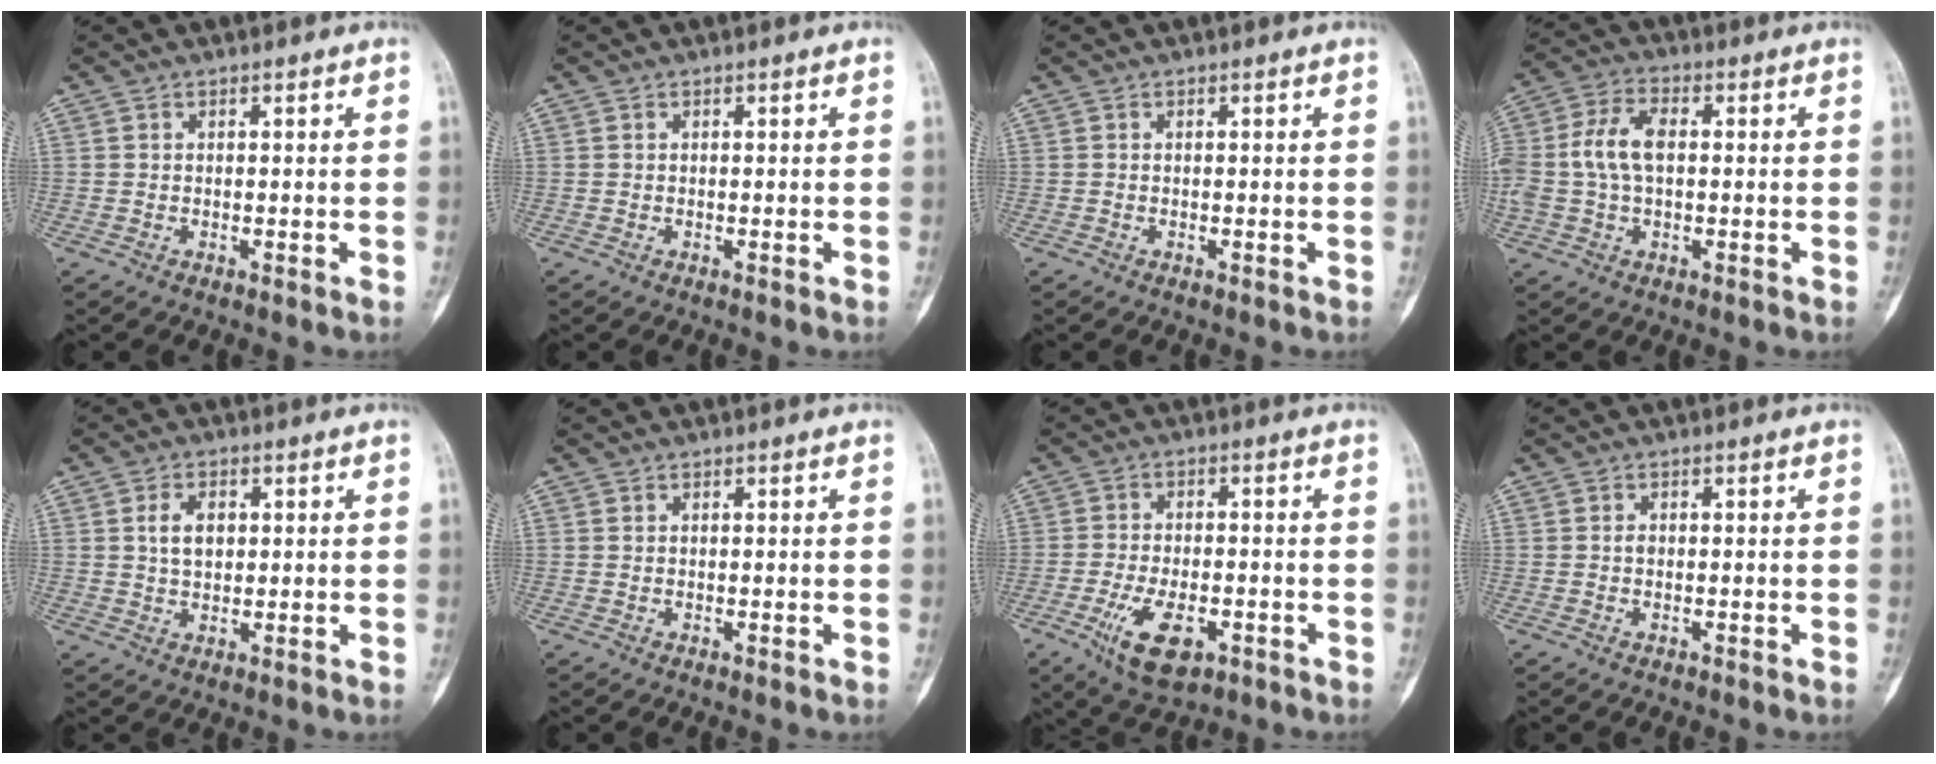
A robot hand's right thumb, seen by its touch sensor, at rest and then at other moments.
{"total": 0.0}
{"total": 0.0}
{"total": 9.1, "force": [0.4, 5.3, 7.4], "torque": [-0.164, 0.021, 0.006]}
{"total": 4.1, "force": [0.9, 2.7, 2.9], "torque": [-0.046, 0.000, 0.016]}
{"total": 0.0}
{"total": 9.6, "force": [-4.2, 4.8, 7.2], "torque": [-0.129, 0.009, -0.065]}
{"total": 0.8, "force": [-0.1, 0.7, 0.4], "torque": [-0.006, 0.002, -0.003]}